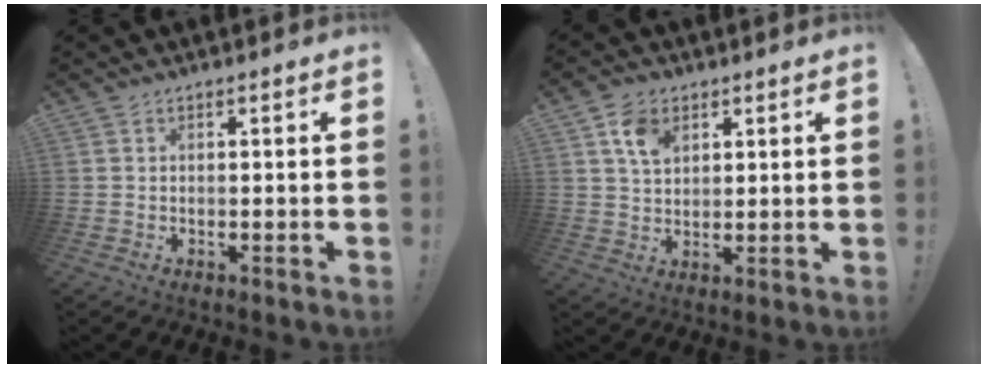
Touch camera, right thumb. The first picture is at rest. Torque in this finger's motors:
{"motor_torque": [0.37, -0.22, 0.21, 0.17, 0.01]}